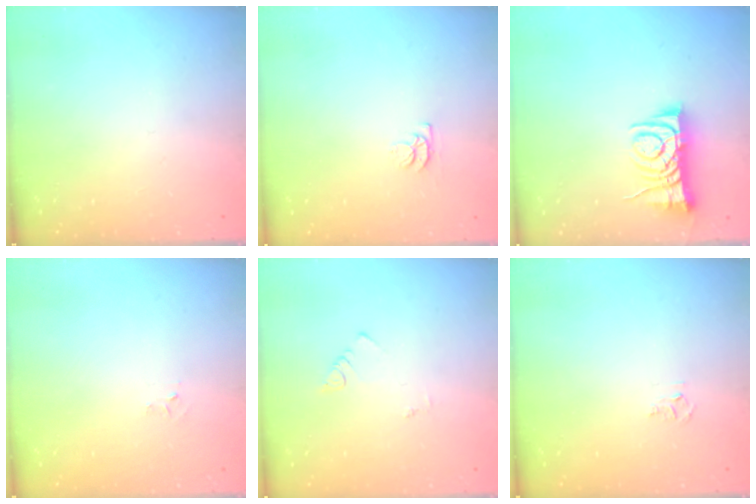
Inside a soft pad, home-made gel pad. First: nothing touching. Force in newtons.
{"total": 4.3, "press": 4.2, "slide": 0.5}
{"total": 7.6, "press": 7.5, "slide": 1.0}
{"total": 2.6, "press": 2.6, "slide": 0.4}
{"total": 1.1, "press": 1.1, "slide": 0.3}
{"total": 3.8, "press": 3.8, "slide": 0.4}